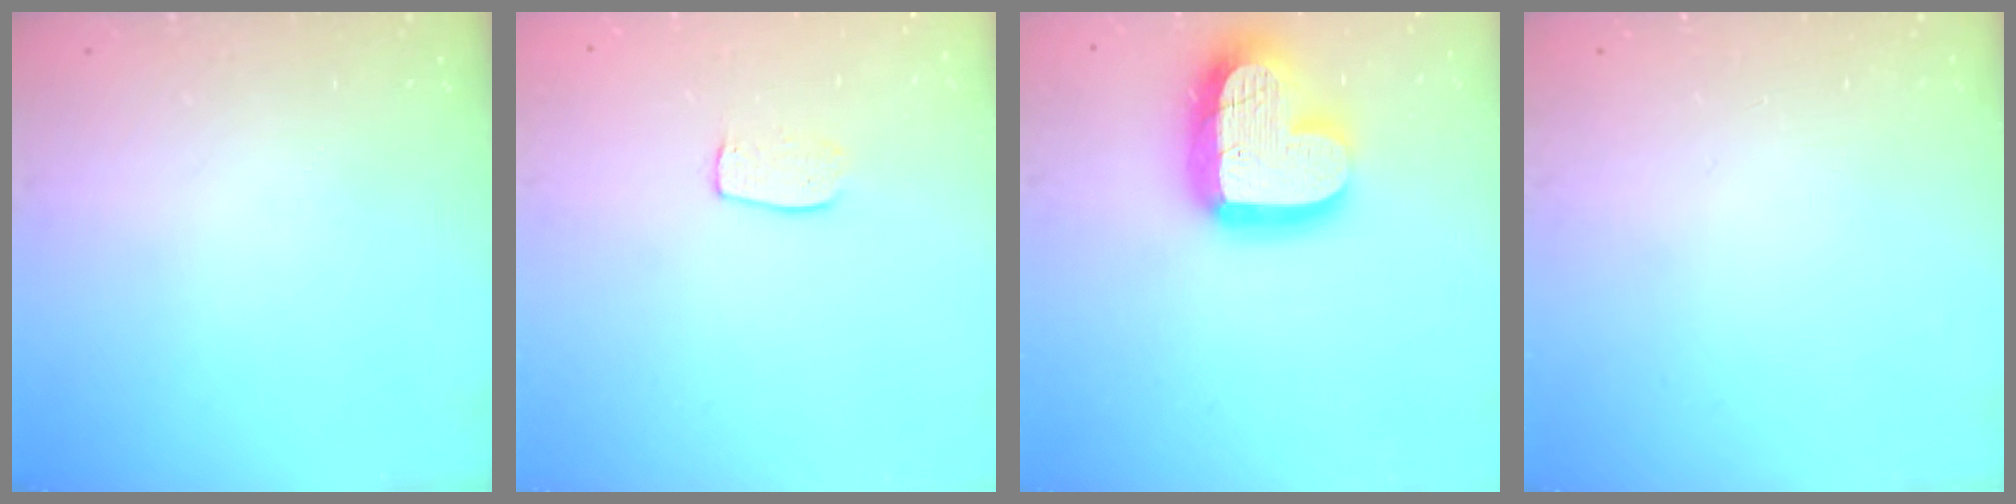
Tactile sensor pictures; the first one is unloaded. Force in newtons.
{"total": 6.6, "press": 6.6, "slide": 0.2}
{"total": 20.3, "press": 20.3, "slide": 1.8}
{"total": 0.0}